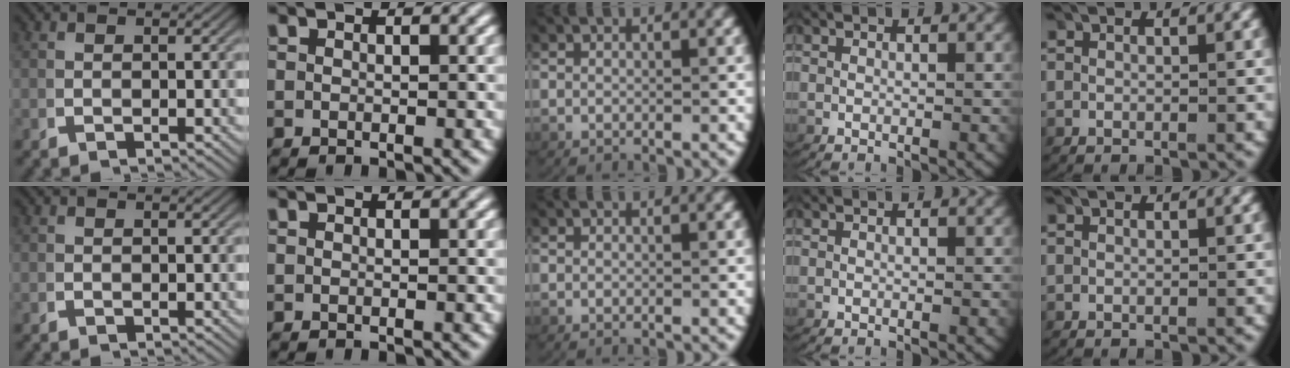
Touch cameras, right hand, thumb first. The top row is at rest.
{}